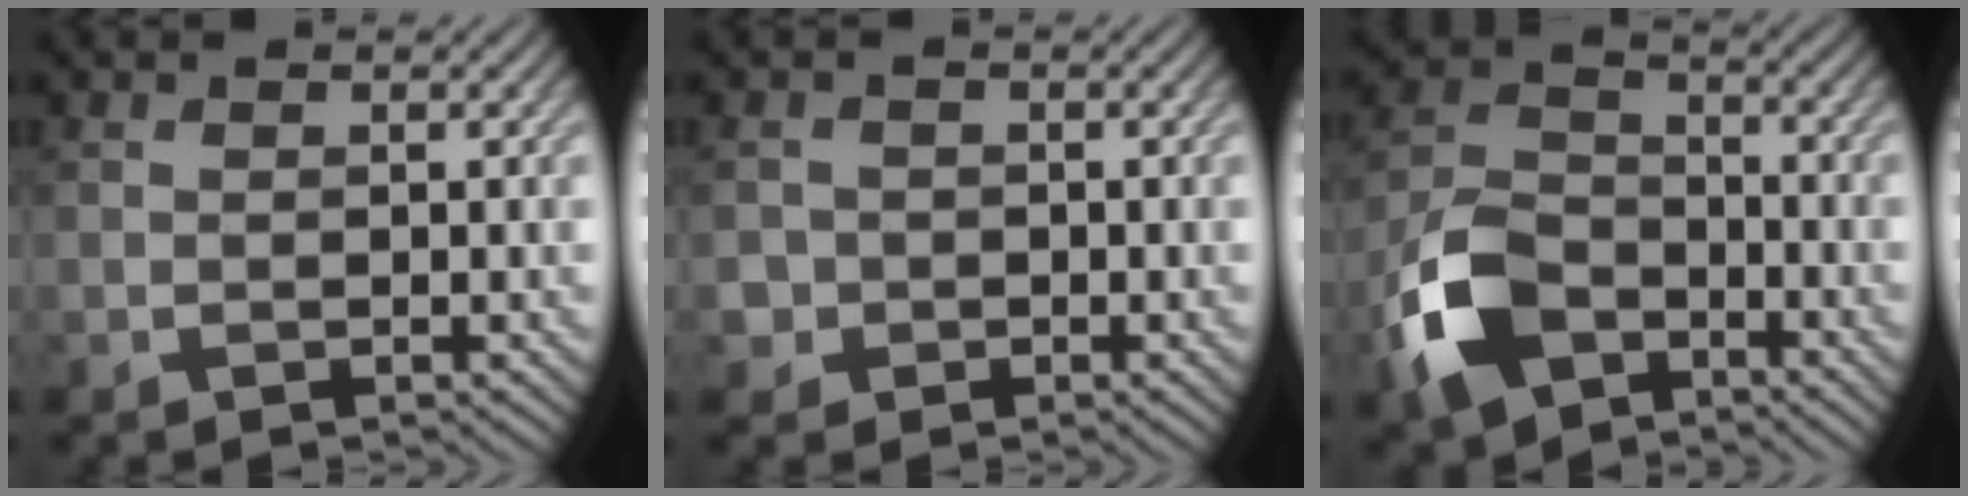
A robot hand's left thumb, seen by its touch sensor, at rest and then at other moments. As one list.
[{"total": 2.4, "force": [-0.6, 2.3, 0.2], "torque": [-0.003, 0.001, -0.017]}, {"total": 10.2, "force": [-5.5, 6.2, 6.0], "torque": [-0.145, -0.006, -0.127]}]